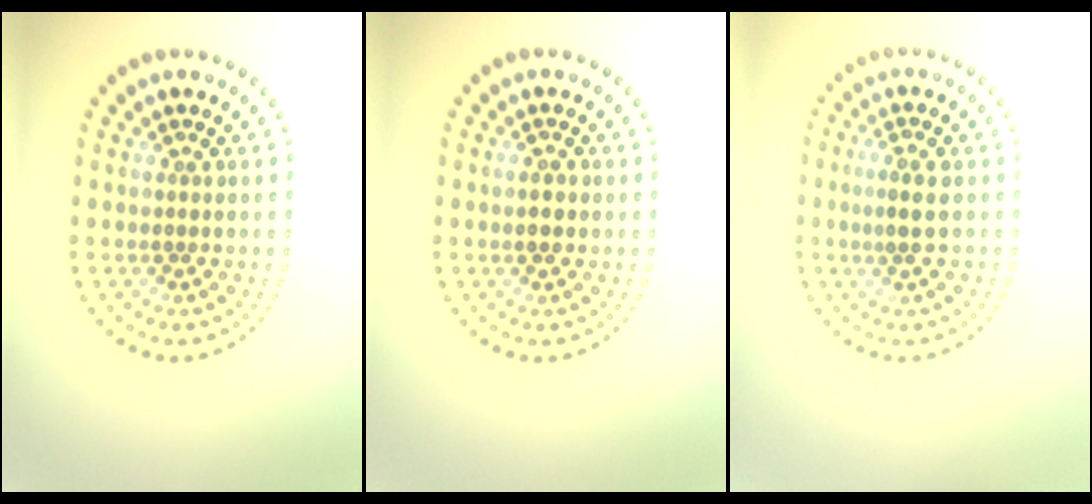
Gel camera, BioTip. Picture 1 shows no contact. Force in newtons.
{"total": 1.7, "press": 1.7, "slide": 0.2}
{"total": 1.9, "press": 1.8, "slide": 0.6}